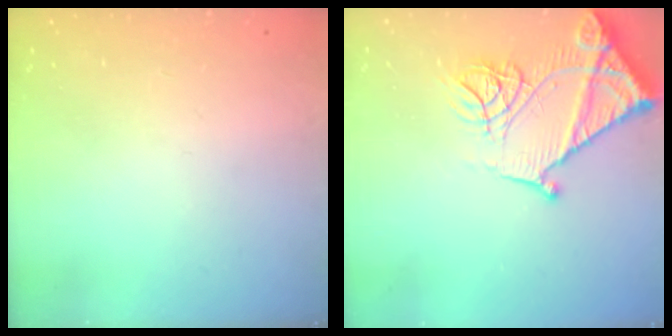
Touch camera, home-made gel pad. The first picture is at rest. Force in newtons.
{"total": 19.3, "press": 19.2, "slide": 2.1}